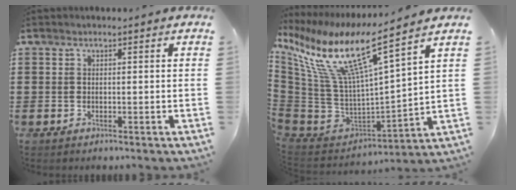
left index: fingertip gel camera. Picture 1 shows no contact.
{"total": 12.5, "force": [6.9, 2.1, 10.2], "torque": [-0.235, -0.059, 0.104]}